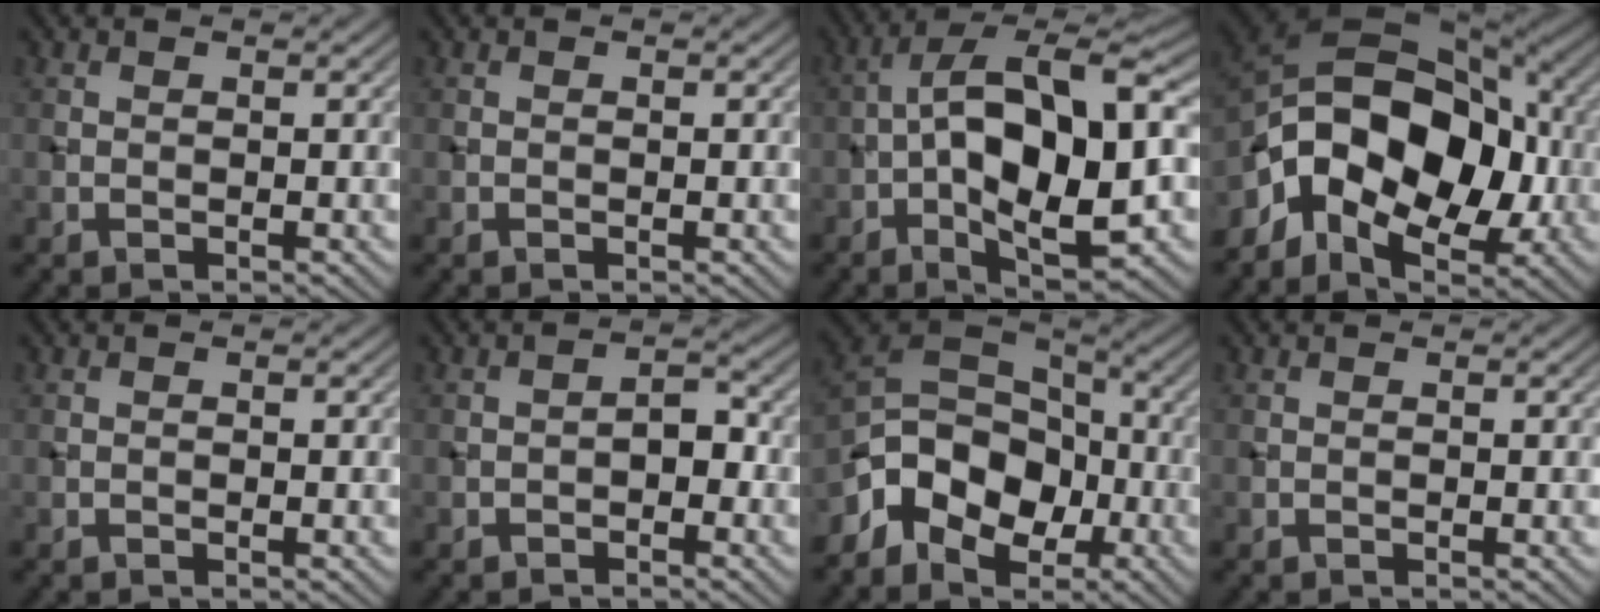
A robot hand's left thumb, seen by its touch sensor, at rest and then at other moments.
{"total": 0.0}
{"total": 14.7, "force": [-1.5, 6.7, 13.1], "torque": [-0.228, 0.011, -0.030]}
{"total": 14.2, "force": [-3.2, 8.9, 10.6], "torque": [-0.184, 0.005, -0.068]}
{"total": 0.0}
{"total": 2.4, "force": [-1.1, 1.2, 1.7], "torque": [-0.024, 0.008, -0.024]}
{"total": 10.5, "force": [-4.5, 6.9, 6.5], "torque": [-0.132, -0.008, -0.103]}
{"total": 0.0}